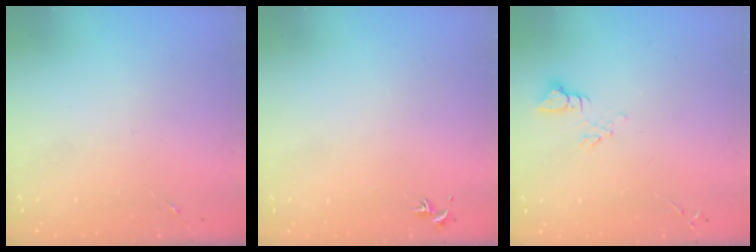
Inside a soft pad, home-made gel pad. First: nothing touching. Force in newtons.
{"total": 0.7, "press": 0.5, "slide": 0.4}
{"total": 5.1, "press": 5.1, "slide": 0.4}